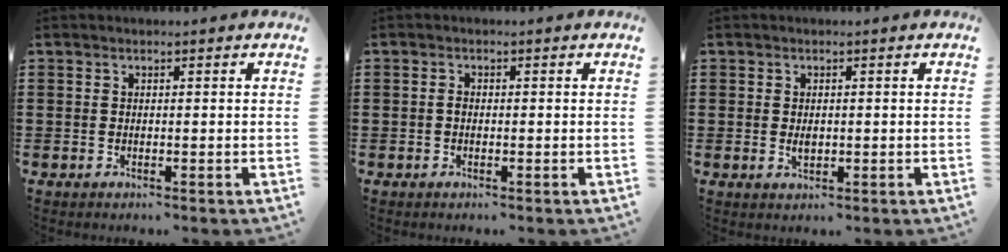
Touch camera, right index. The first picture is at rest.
{"total": 1.0, "force": [-0.3, 0.6, 0.8], "torque": [-0.017, 0.000, -0.006]}
{"total": 1.4, "force": [0.0, 0.8, 1.1], "torque": [-0.023, 0.003, 0.001]}